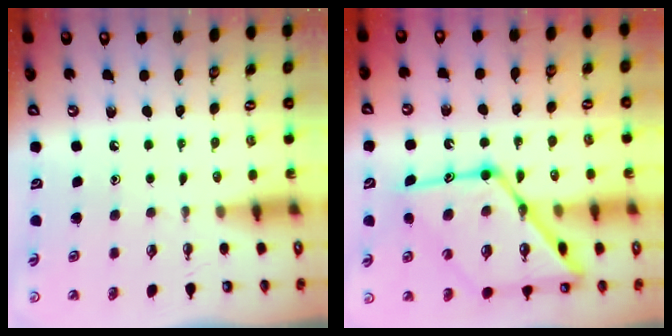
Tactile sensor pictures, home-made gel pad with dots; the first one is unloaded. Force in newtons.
{"total": 24.2, "press": 24.1, "slide": 2.0}